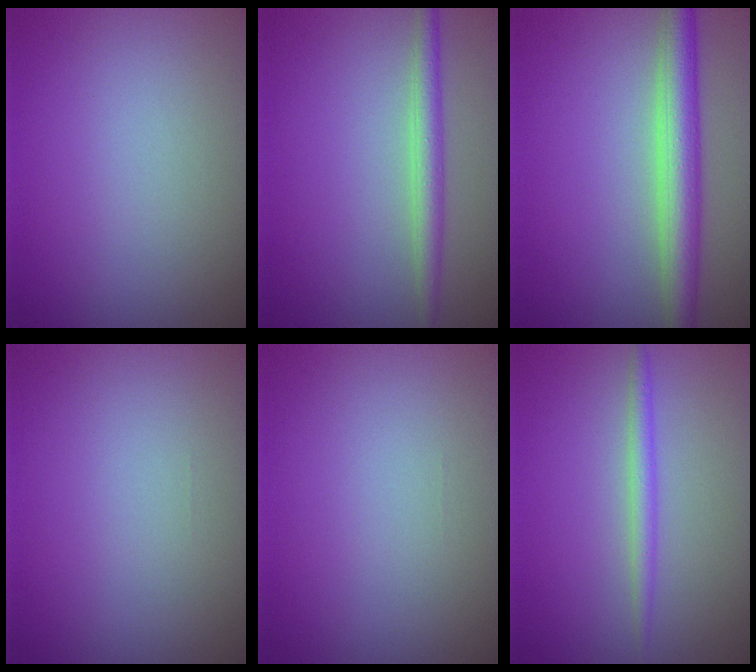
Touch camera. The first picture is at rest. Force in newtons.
{"total": 2.5, "press": 2.5, "slide": 0.1}
{"total": 4.8, "press": 4.8, "slide": 0.2}
{"total": 0.0}
{"total": 0.0}
{"total": 1.7, "press": 1.7, "slide": 0.1}